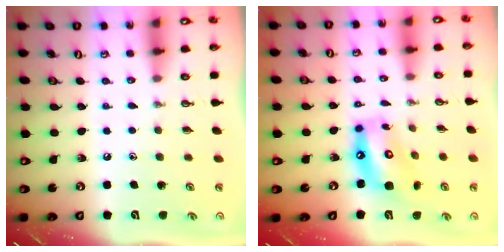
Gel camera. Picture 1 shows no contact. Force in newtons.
{"total": 14.1, "press": 14.0, "slide": 1.5}